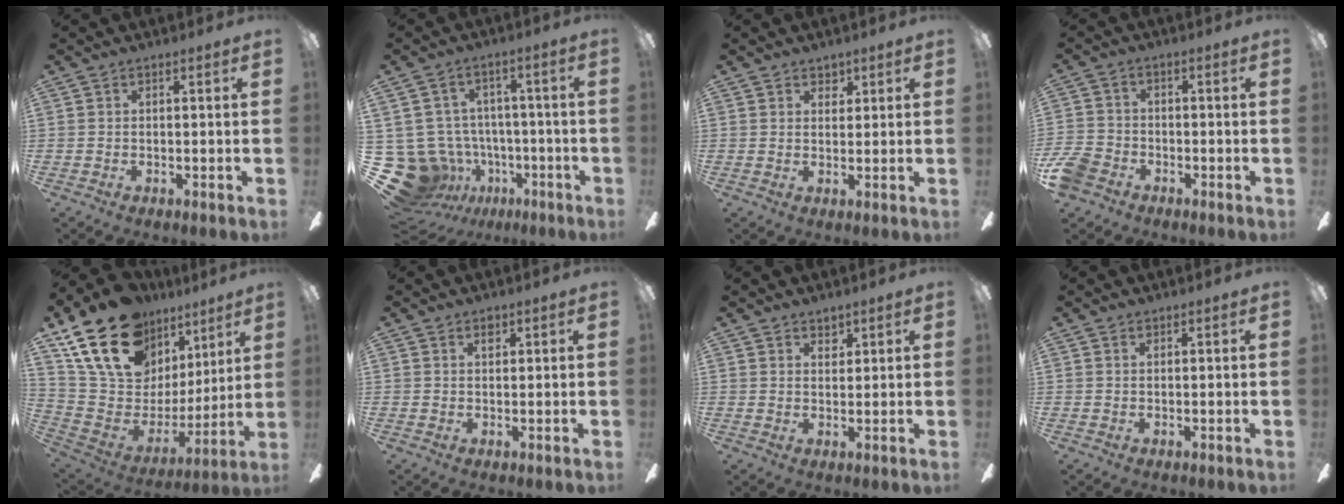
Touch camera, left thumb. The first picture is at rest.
{"total": 14.1, "force": [-4.7, 12.4, 4.6], "torque": [-0.133, 0.026, -0.054]}
{"total": 2.8, "force": [2.1, 1.9, 0.3], "torque": [0.005, -0.006, 0.035]}
{"total": 6.7, "force": [-3.9, 4.8, 2.7], "torque": [-0.077, 0.019, -0.078]}
{"total": 23.8, "force": [15.5, 13.9, 11.5], "torque": [-0.214, -0.082, 0.298]}
{"total": 1.6, "force": [1.1, 0.9, 0.8], "torque": [0.000, -0.006, 0.017]}
{"total": 2.7, "force": [2.2, 1.5, 0.4], "torque": [0.005, -0.012, 0.039]}
{"total": 0.5, "force": [0.4, 0.3, 0.2], "torque": [-0.006, 0.000, 0.007]}